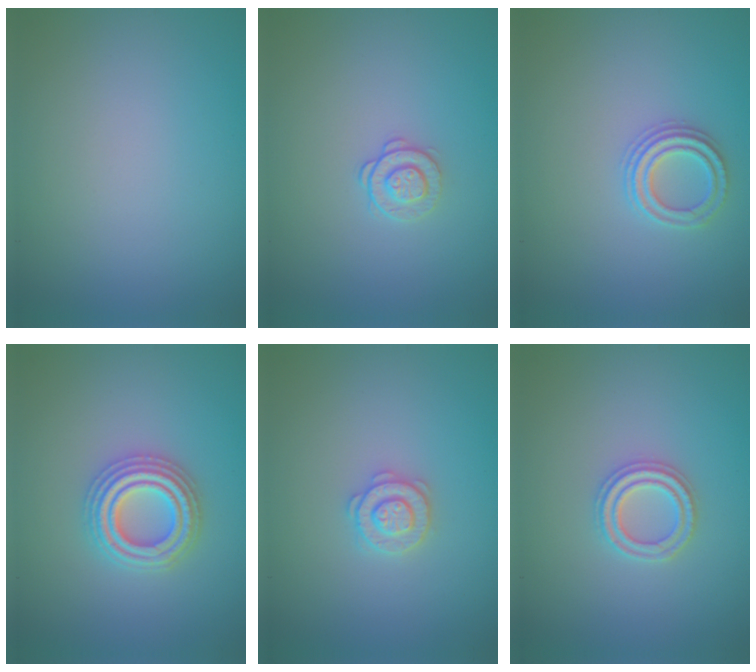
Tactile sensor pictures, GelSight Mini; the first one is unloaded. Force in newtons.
{"total": 1.6, "press": 1.2, "slide": 1.0}
{"total": 2.3, "press": 2.2, "slide": 0.8}
{"total": 4.4, "press": 4.4, "slide": 0.7}
{"total": 2.6, "press": 2.5, "slide": 0.5}
{"total": 2.3, "press": 2.2, "slide": 0.4}